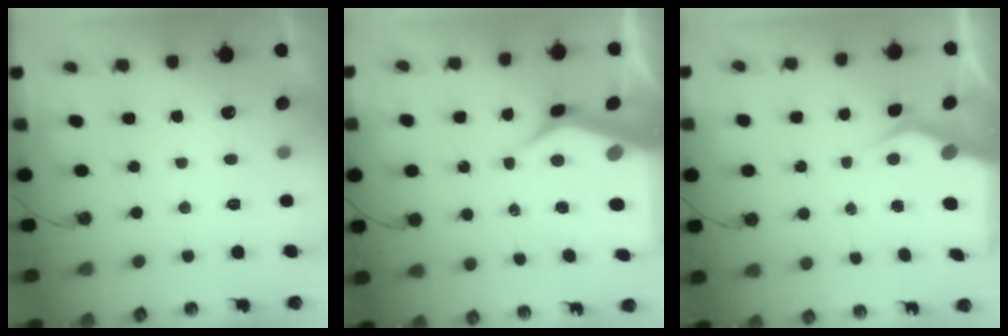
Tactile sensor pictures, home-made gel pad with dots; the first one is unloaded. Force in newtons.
{"total": 13.8, "press": 13.8, "slide": 1.2}
{"total": 6.2, "press": 6.2, "slide": 0.8}